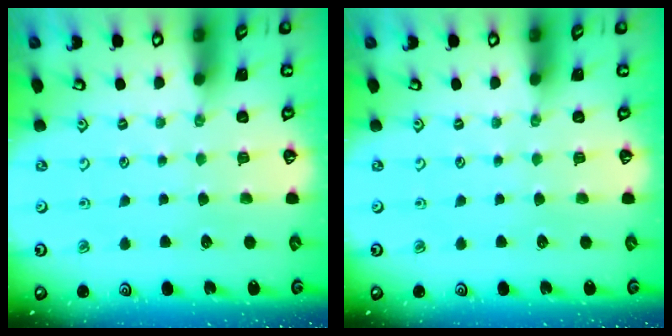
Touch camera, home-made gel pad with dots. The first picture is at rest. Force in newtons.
{"total": 0.0}